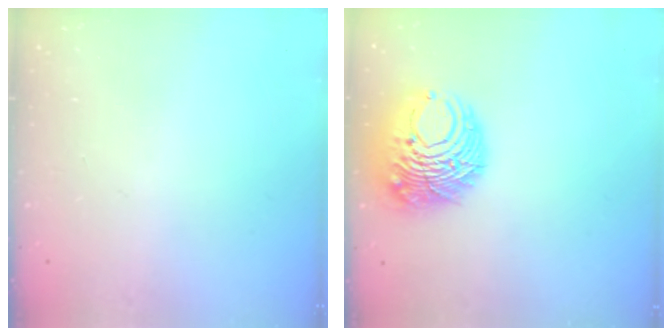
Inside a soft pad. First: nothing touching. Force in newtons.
{"total": 14.3, "press": 14.2, "slide": 0.5}